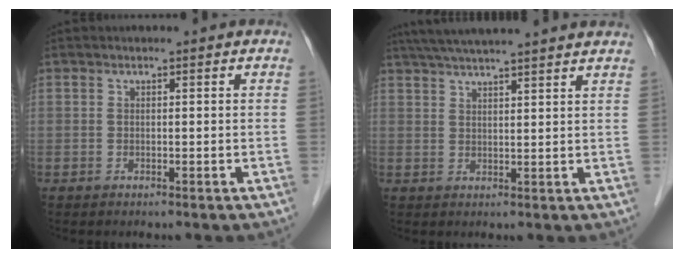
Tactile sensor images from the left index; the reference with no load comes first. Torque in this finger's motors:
{"motor_torque": [-0.29, -0.69, 0.56, 0.15]}